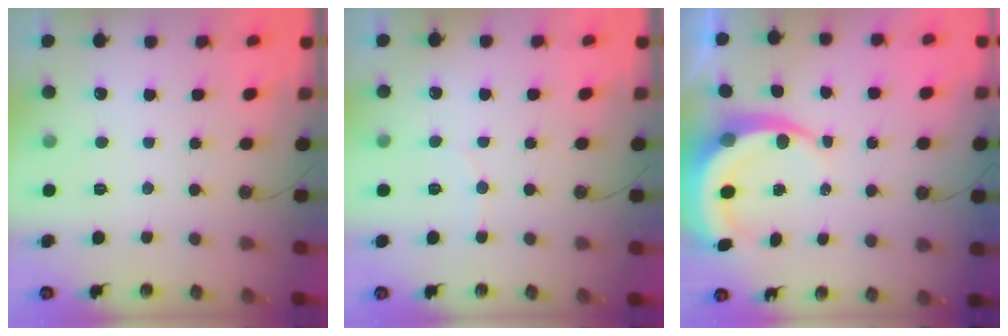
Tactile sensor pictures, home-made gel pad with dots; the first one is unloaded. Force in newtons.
{"total": 3.2, "press": 3.1, "slide": 0.7}
{"total": 8.0, "press": 7.9, "slide": 1.2}